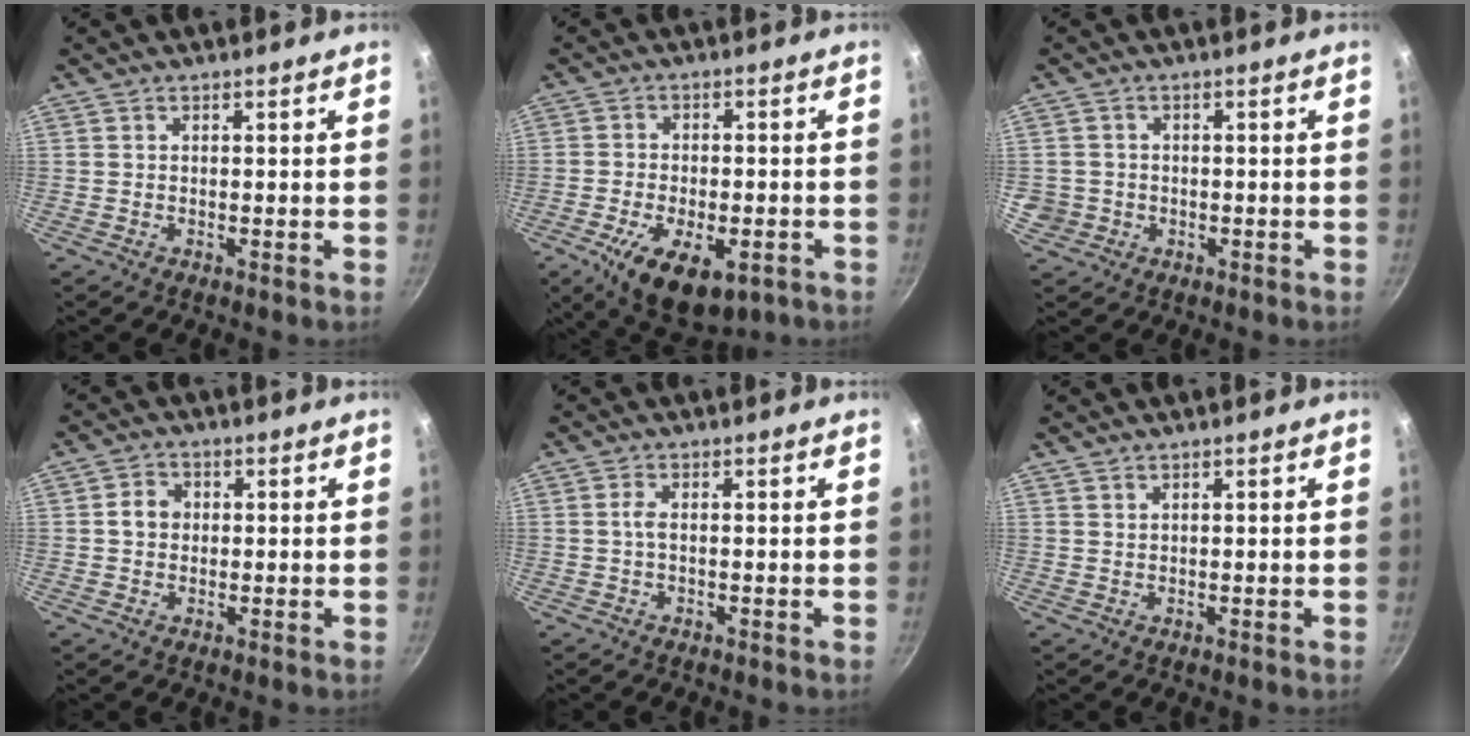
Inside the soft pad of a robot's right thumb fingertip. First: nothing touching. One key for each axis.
{"total": 13.9, "fx": -5.9, "fy": 7.2, "fz": 10.3, "tx": -0.156, "ty": 0.004, "tz": -0.083}
{"total": 4.4, "fx": -0.7, "fy": 4.2, "fz": 1.1, "tx": -0.019, "ty": 0.016, "tz": -0.002}
{"total": 3.8, "fx": 0.3, "fy": 3.2, "fz": 1.9, "tx": -0.016, "ty": 0.008, "tz": 0.000}
{"total": 1.5, "fx": 0.0, "fy": 0.5, "fz": 1.5, "tx": -0.036, "ty": 0.004, "tz": -0.001}
{"total": 0.6, "fx": 0.5, "fy": 0.1, "fz": 0.2, "tx": -0.001, "ty": -0.007, "tz": 0.011}